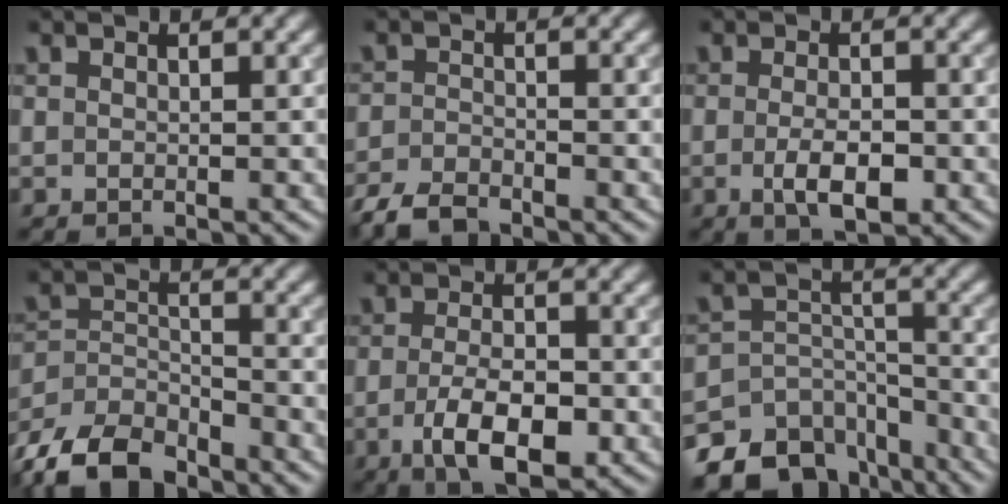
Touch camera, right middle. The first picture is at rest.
{"total": 3.4, "force": [-3.0, 0.9, 1.2], "torque": [-0.024, -0.006, -0.066]}
{"total": 3.4, "force": [-1.0, 1.3, 2.9], "torque": [-0.056, -0.007, -0.016]}
{"total": 8.2, "force": [-7.1, 3.1, 2.9], "torque": [-0.051, -0.011, -0.132]}
{"total": 5.4, "force": [-2.1, 2.2, 4.5], "torque": [-0.087, -0.008, -0.034]}
{"total": 10.0, "force": [-7.9, 5.4, 2.7], "torque": [-0.027, 0.001, -0.117]}